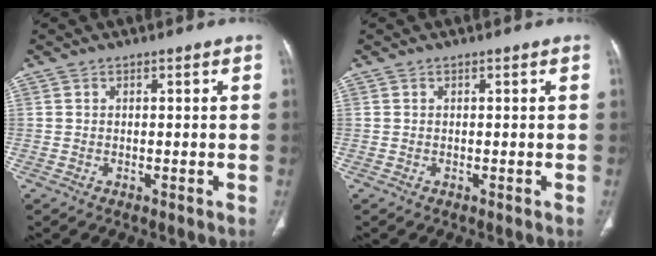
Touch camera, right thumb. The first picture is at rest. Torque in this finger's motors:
{"motor_torque": [0.08, 0.08, 0.00, 0.00, 0.00]}